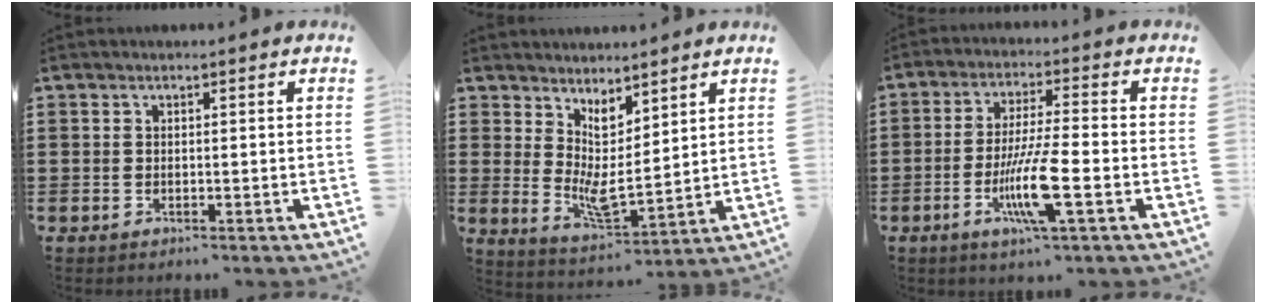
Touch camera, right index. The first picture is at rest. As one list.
[{"total": 4.3, "force": [2.0, 1.5, 3.4], "torque": [-0.075, -0.020, 0.036]}, {"total": 9.7, "force": [-3.2, 1.4, 9.1], "torque": [-0.181, -0.016, -0.060]}]